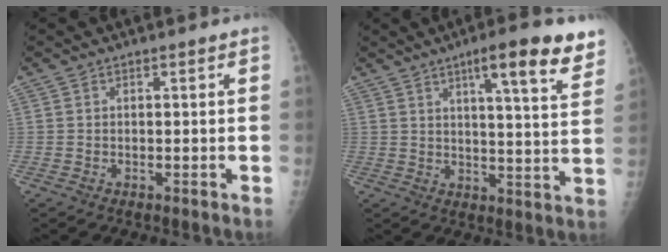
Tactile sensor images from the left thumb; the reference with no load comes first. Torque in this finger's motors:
{"motor_torque": [1.79, 1.16, 1.43, -0.75, 0.28]}